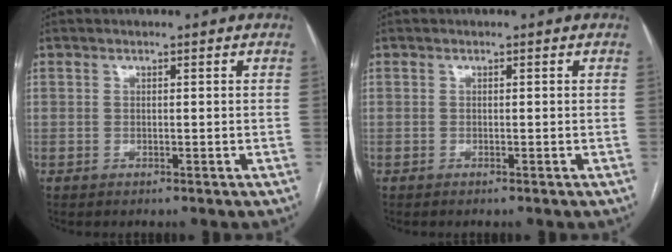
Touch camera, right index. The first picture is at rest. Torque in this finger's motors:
{"motor_torque": [-0.07, -0.04, -0.03, 0.00]}